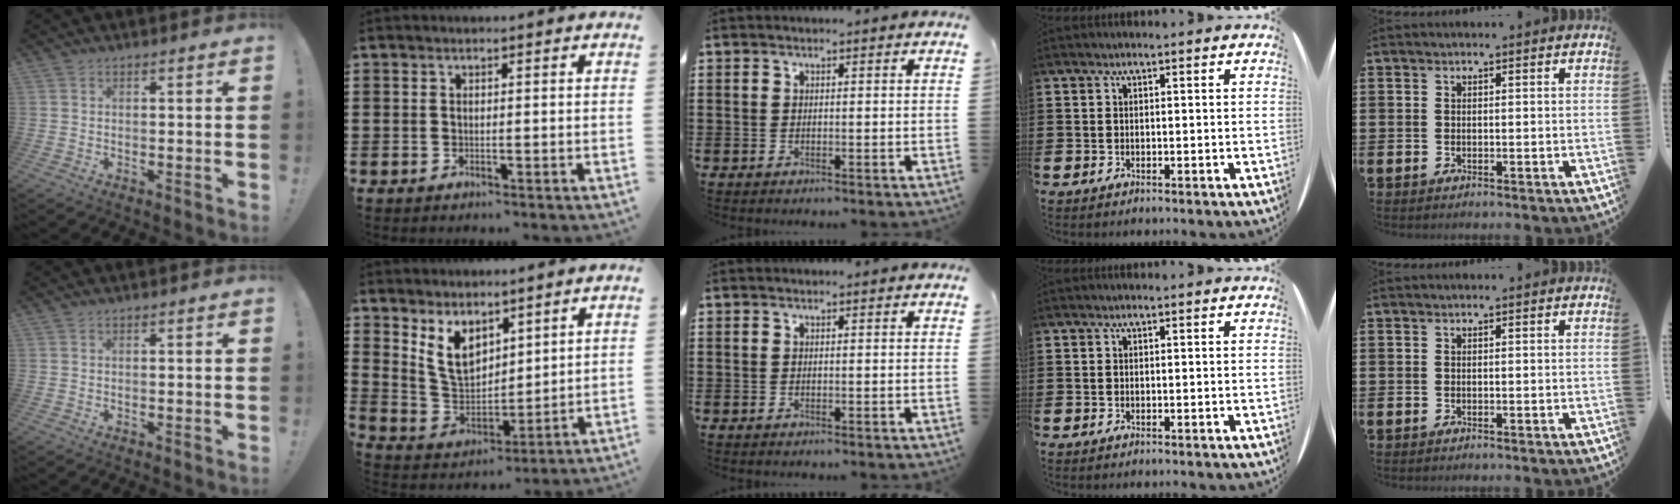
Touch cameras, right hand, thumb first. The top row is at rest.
{"index": {"total": 7.3, "force": [4.4, 4.7, 3.5], "torque": [-0.098, -0.007, 0.082]}}